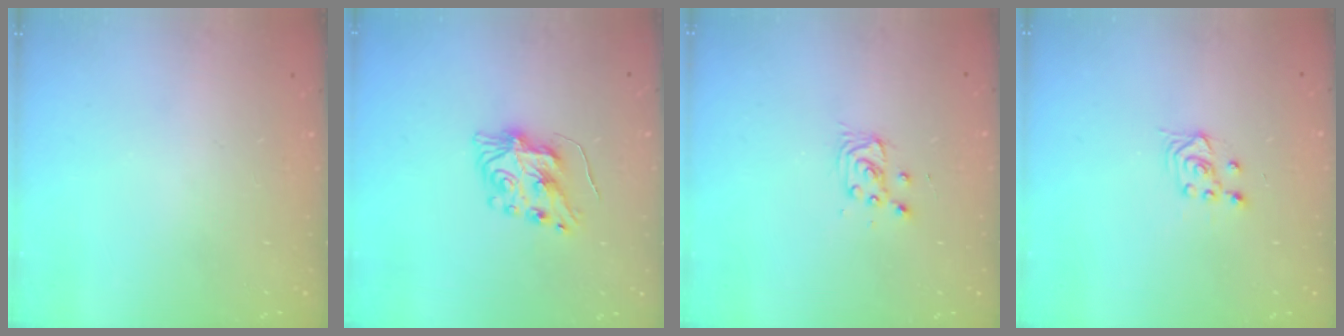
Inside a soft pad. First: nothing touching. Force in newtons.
{"total": 8.2, "press": 8.2, "slide": 0.7}
{"total": 4.0, "press": 4.0, "slide": 0.4}
{"total": 3.3, "press": 2.9, "slide": 1.5}